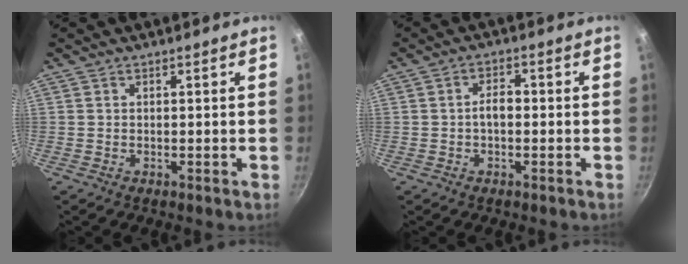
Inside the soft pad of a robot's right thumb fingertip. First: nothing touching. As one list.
[{"total": 3.3, "force": [-0.4, 2.0, 2.6], "torque": [-0.034, 0.014, -0.009]}]